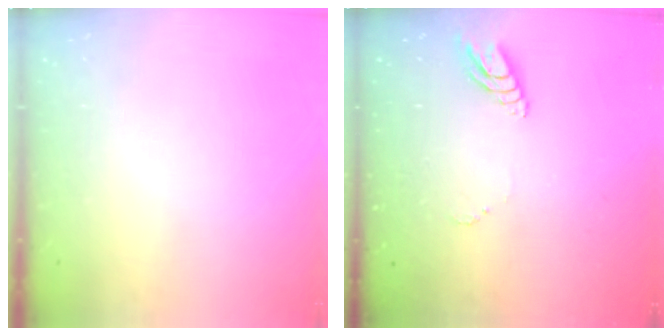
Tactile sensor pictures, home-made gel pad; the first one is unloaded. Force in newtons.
{"total": 8.7, "press": 8.6, "slide": 1.1}